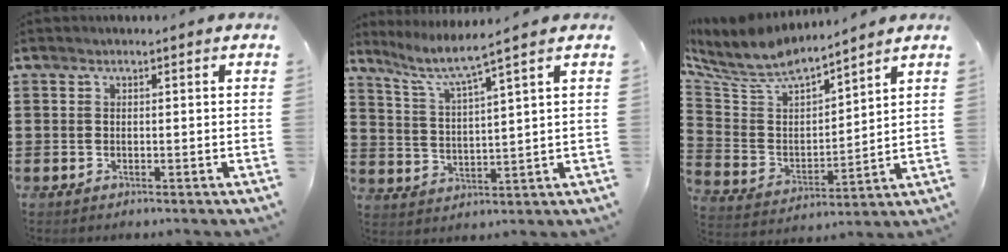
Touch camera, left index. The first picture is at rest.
{"total": 4.3, "force": [3.4, -0.4, 2.6], "torque": [-0.068, -0.025, 0.051]}
{"total": 7.6, "force": [6.9, 1.8, 2.8], "torque": [-0.090, -0.045, 0.116]}